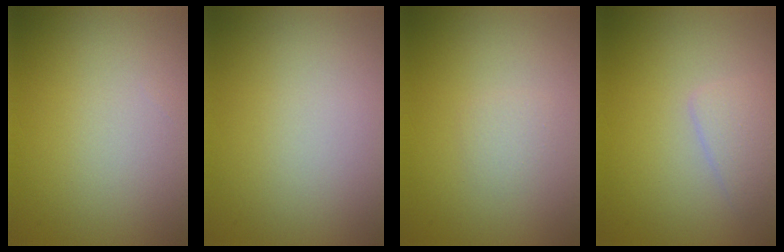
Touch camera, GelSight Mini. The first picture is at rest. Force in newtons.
{"total": 0.0}
{"total": 0.8, "press": 0.8, "slide": 0.0}
{"total": 1.9, "press": 1.9, "slide": 0.0}